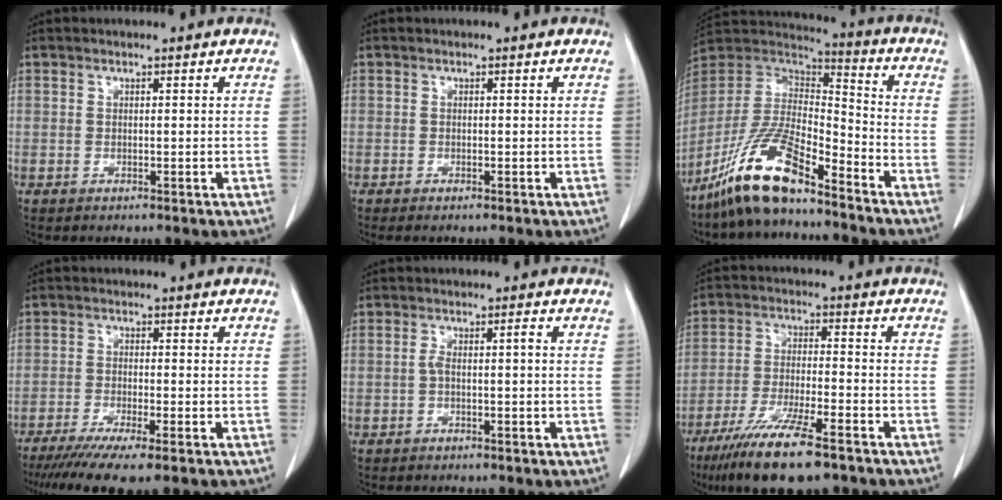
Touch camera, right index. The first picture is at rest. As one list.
[{"total": 0.6, "force": [-0.5, 0.0, 0.3], "torque": [-0.007, -0.001, -0.009]}, {"total": 15.2, "force": [-10.9, 3.1, 10.1], "torque": [-0.197, 0.002, -0.203]}, {"total": 10.6, "force": [-8.1, 0.5, 6.8], "torque": [-0.095, -0.023, -0.125]}, {"total": 1.9, "force": [-0.4, 0.3, 1.8], "torque": [-0.036, 0.007, -0.008]}, {"total": 13.6, "force": [-9.7, 1.9, 9.3], "torque": [-0.175, -0.036, -0.166]}]